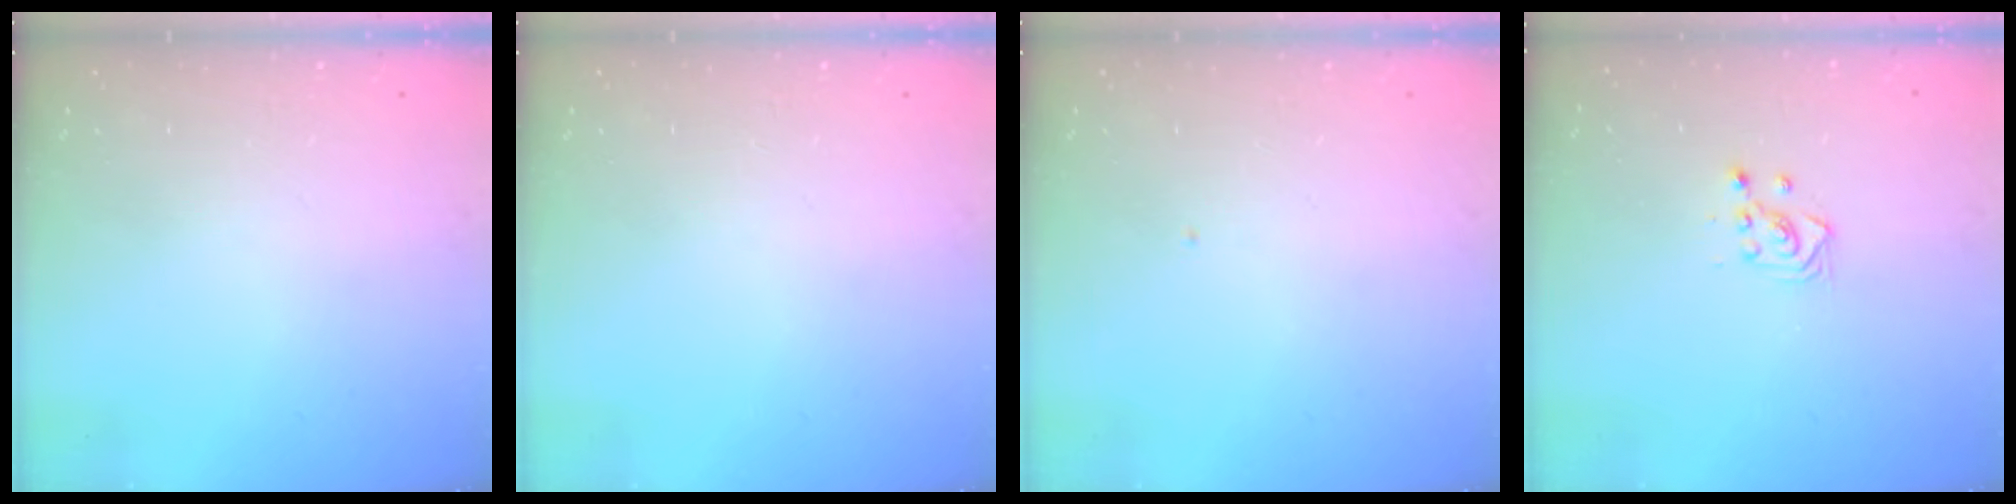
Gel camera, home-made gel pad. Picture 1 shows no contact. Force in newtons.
{"total": 0.0}
{"total": 0.0}
{"total": 3.0, "press": 3.0, "slide": 0.5}